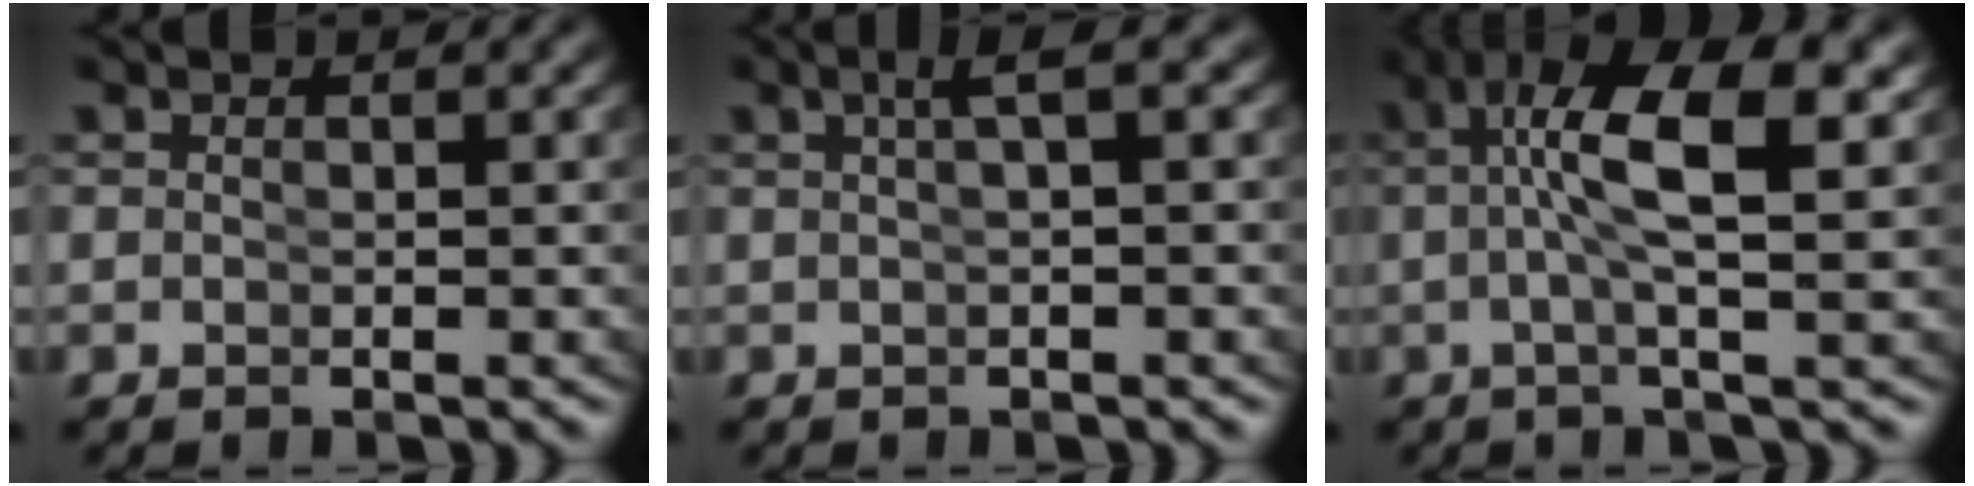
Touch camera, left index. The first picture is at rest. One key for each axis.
{"total": 2.3, "fx": 0.9, "fy": -0.1, "fz": 2.1, "tx": -0.024, "ty": 0.015, "tz": 0.014}
{"total": 7.8, "fx": 1.8, "fy": 2.6, "fz": 7.2, "tx": -0.133, "ty": 0.007, "tz": 0.027}